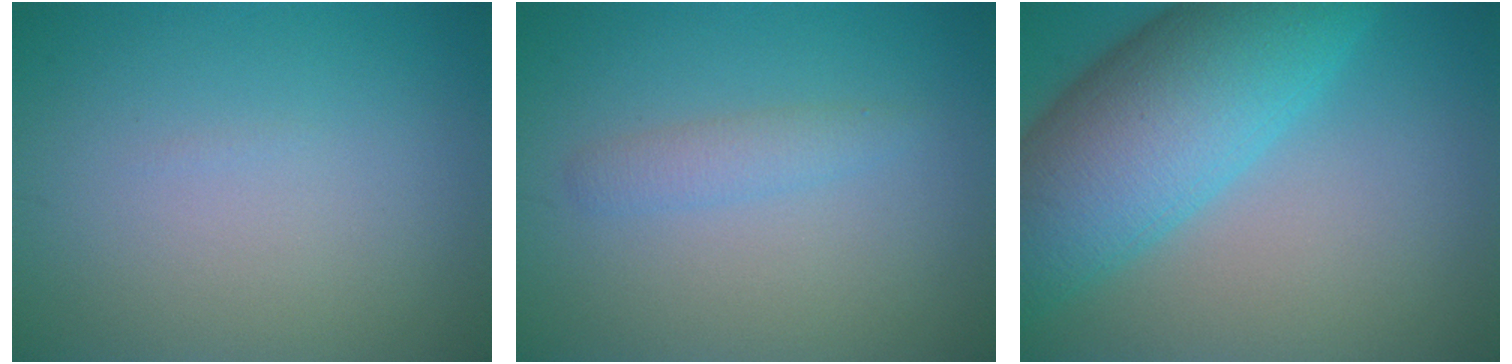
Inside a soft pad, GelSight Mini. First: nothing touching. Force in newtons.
{"total": 1.6, "press": 1.6, "slide": 0.2}
{"total": 11.5, "press": 11.5, "slide": 0.3}